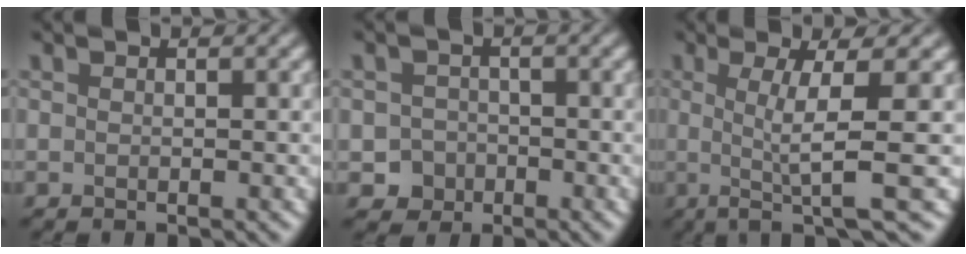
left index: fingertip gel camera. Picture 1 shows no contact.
{"total": 2.3, "force": [-1.0, 2.0, 0.4], "torque": [0.002, -0.002, -0.021]}
{"total": 5.6, "force": [-0.3, 0.6, 5.6], "torque": [-0.098, 0.002, -0.008]}